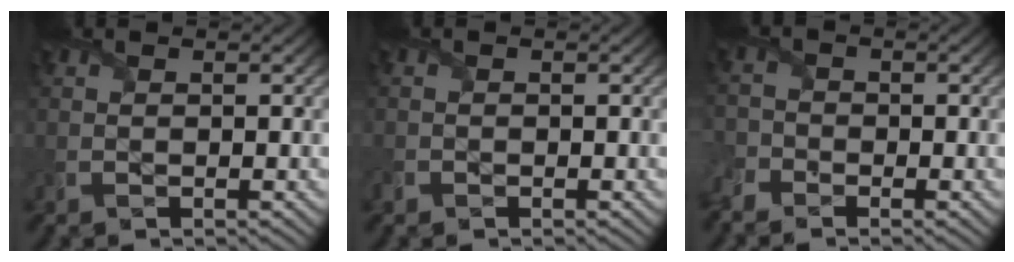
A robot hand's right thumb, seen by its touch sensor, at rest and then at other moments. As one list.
[{"total": 1.0, "force": [-0.7, 0.6, 0.2], "torque": [-0.006, -0.006, -0.016]}, {"total": 3.1, "force": [-2.5, 1.7, 0.7], "torque": [-0.021, -0.009, -0.058]}]